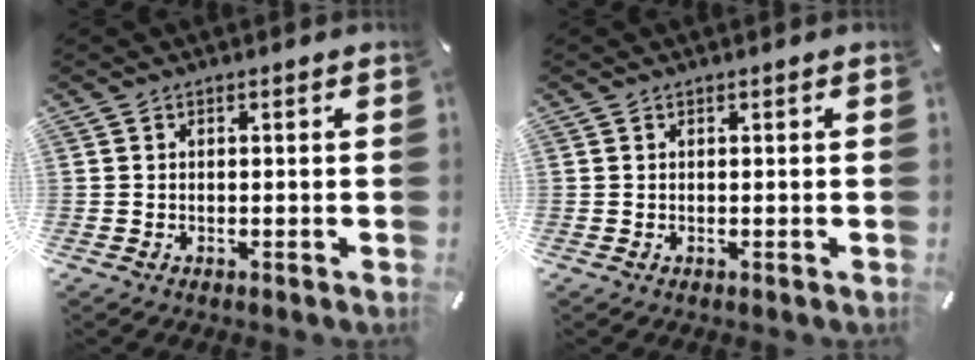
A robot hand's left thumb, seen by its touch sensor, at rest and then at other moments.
{"total": 0.0}